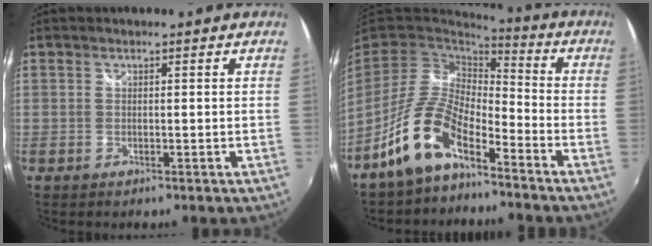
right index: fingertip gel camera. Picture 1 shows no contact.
{"total": 12.2, "force": [-7.9, 4.9, 7.9], "torque": [-0.162, 0.010, -0.151]}